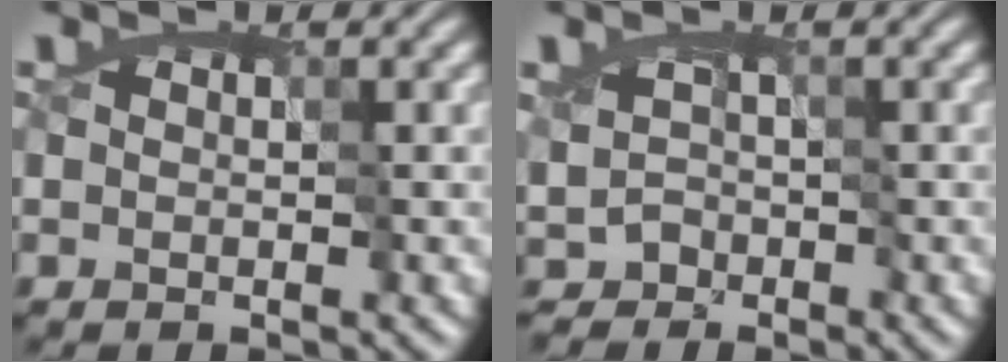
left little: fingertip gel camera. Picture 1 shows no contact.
{"total": 1.6, "force": [-1.4, 0.7, -0.3], "torque": [0.022, -0.002, -0.012]}